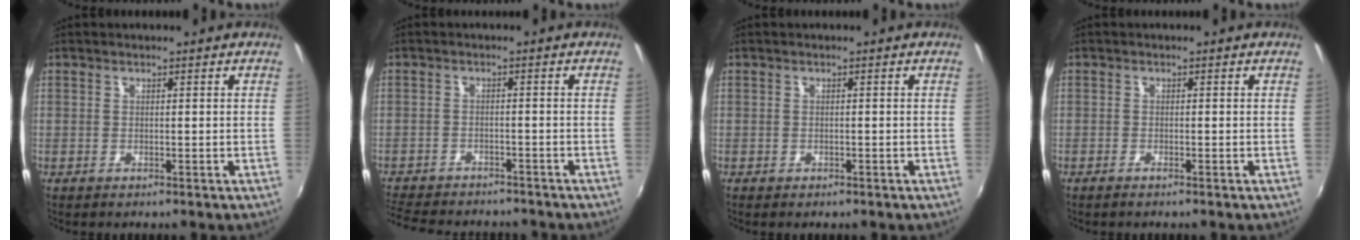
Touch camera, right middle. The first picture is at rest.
{"total": 12.1, "force": [-10.6, 3.9, 4.2], "torque": [-0.114, -0.015, -0.166]}
{"total": 1.1, "force": [-0.7, 0.7, 0.3], "torque": [-0.007, -0.003, -0.011]}
{"total": 0.9, "force": [-0.7, -0.3, 0.4], "torque": [-0.010, -0.002, -0.016]}